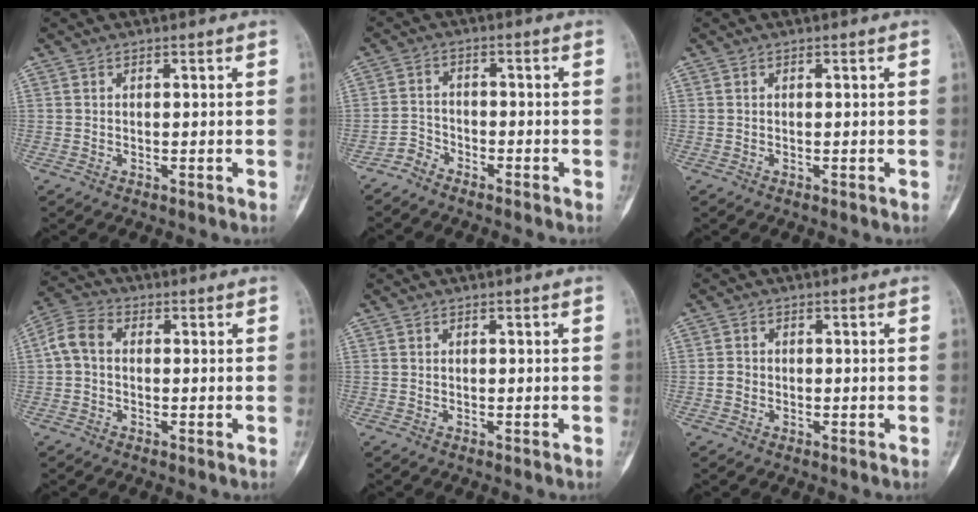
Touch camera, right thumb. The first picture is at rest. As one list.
[{"total": 3.2, "force": [-2.8, 1.5, 0.1], "torque": [0.007, 0.015, -0.061]}, {"total": 0.0}, {"total": 6.1, "force": [0.0, 4.5, 4.1], "torque": [-0.081, 0.021, -0.009]}, {"total": 0.0}, {"total": 1.8, "force": [-0.5, 1.6, 0.6], "torque": [-0.001, 0.008, -0.014]}]